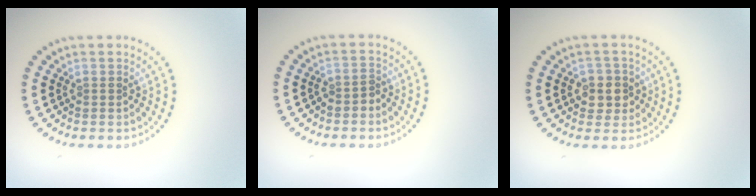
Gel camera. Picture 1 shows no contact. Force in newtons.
{"total": 1.2, "press": 1.0, "slide": 0.7}
{"total": 2.5, "press": 2.3, "slide": 0.9}